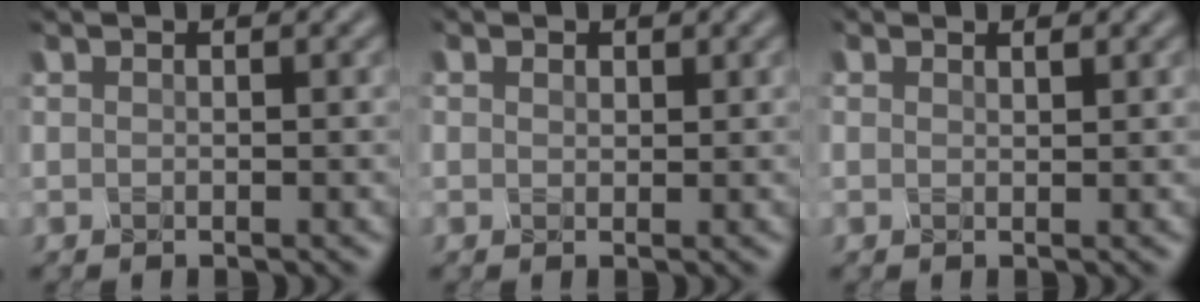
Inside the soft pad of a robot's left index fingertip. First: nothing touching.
{"total": 0.6, "force": [0.2, 0.5, -0.1], "torque": [0.000, -0.001, 0.008]}
{"total": 0.0}